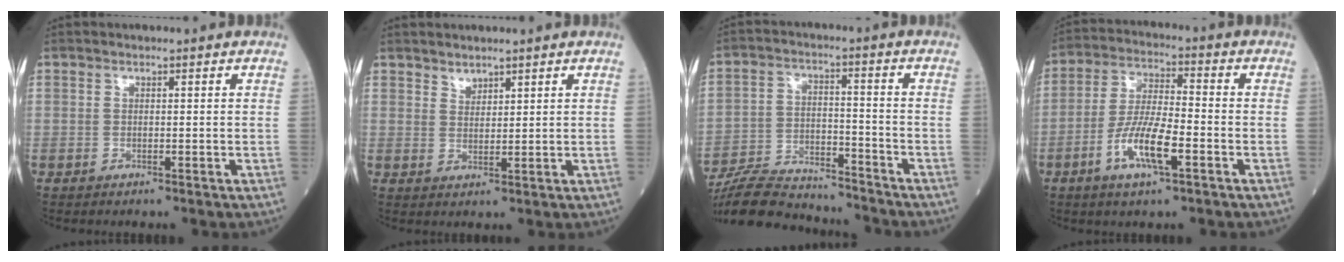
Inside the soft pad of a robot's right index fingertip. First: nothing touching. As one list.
[{"total": 1.8, "force": [1.6, 0.7, 0.3], "torque": [-0.002, -0.002, 0.030]}, {"total": 14.5, "force": [-13.8, 2.5, 3.6], "torque": [-0.064, 0.010, -0.229]}, {"total": 9.4, "force": [-3.8, 2.0, 8.3], "torque": [-0.160, -0.003, -0.072]}]